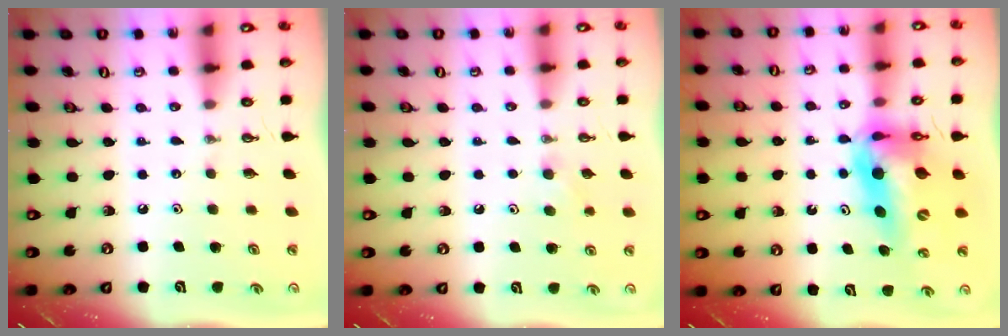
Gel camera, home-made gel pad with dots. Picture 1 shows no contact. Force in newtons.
{"total": 6.9, "press": 5.6, "slide": 4.0}
{"total": 15.5, "press": 15.0, "slide": 4.0}